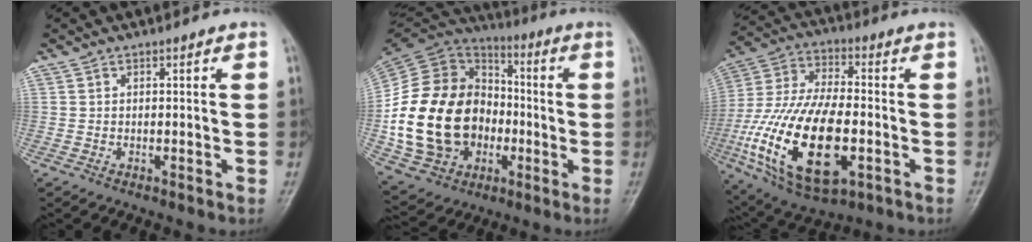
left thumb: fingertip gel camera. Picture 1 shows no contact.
{"total": 25.7, "force": [-3.7, 20.3, 15.4], "torque": [-0.291, 0.031, -0.050]}
{"total": 23.4, "force": [-5.7, 11.4, 19.7], "torque": [-0.404, 0.006, -0.088]}